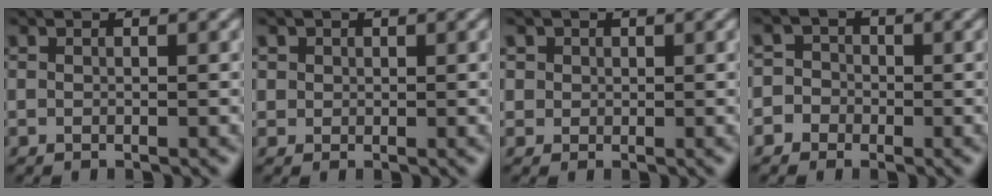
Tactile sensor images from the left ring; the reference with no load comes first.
{"total": 1.5, "force": [0.7, 1.3, 0.3], "torque": [0.000, -0.005, 0.016]}
{"total": 2.1, "force": [1.0, 1.8, 0.5], "torque": [-0.012, 0.000, 0.026]}
{"total": 4.5, "force": [-1.9, 4.1, 0.5], "torque": [0.024, 0.014, -0.060]}